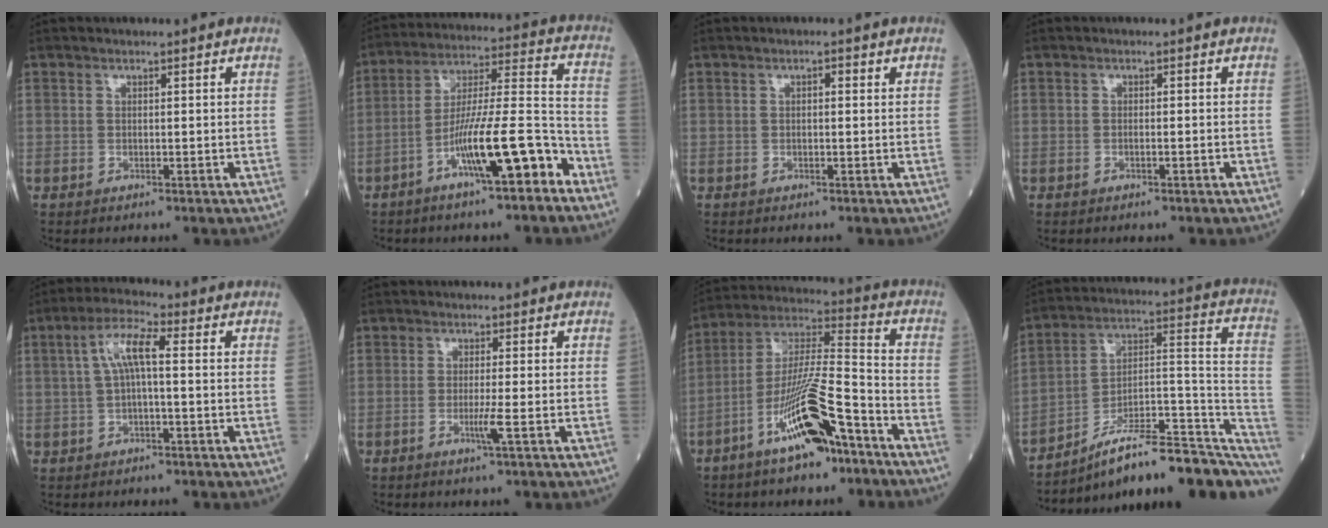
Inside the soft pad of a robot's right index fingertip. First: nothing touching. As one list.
[{"total": 13.6, "force": [-7.3, 1.2, 11.4], "torque": [-0.192, 0.010, -0.124]}, {"total": 0.9, "force": [0.3, 0.4, 0.8], "torque": [-0.010, 0.004, 0.003]}, {"total": 0.5, "force": [-0.4, 0.1, 0.3], "torque": [-0.009, 0.000, -0.005]}, {"total": 6.0, "force": [0.8, 1.2, 5.8], "torque": [-0.120, 0.021, 0.015]}, {"total": 2.3, "force": [-0.8, -0.5, 2.1], "torque": [-0.044, -0.006, -0.015]}, {"total": 14.8, "force": [-8.0, 3.0, 12.1], "torque": [-0.234, 0.005, -0.136]}, {"total": 21.8, "force": [-15.3, 5.7, 14.4], "torque": [-0.136, 0.053, -0.225]}]